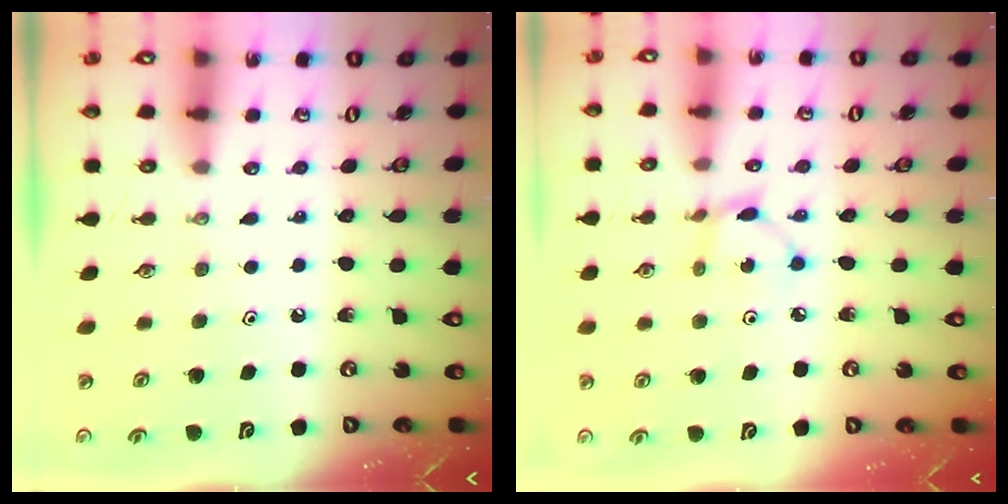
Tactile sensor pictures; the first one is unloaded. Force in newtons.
{"total": 2.5, "press": 2.5, "slide": 0.1}